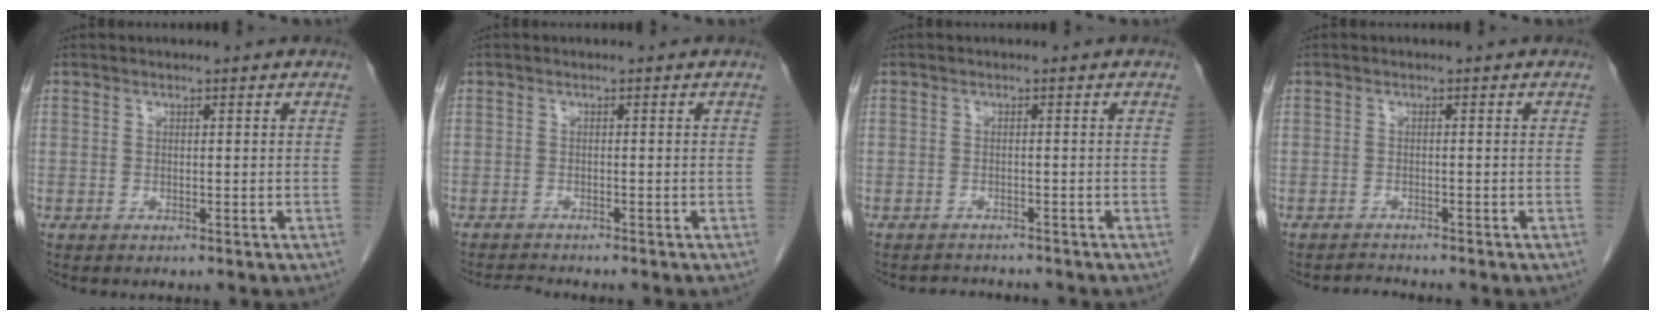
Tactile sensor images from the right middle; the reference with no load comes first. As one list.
[{"total": 2.0, "force": [-2.0, -0.3, 0.2], "torque": [-0.007, -0.011, -0.035]}, {"total": 2.2, "force": [-2.2, 0.3, -0.2], "torque": [0.001, -0.009, -0.033]}, {"total": 1.3, "force": [-1.3, -0.2, -0.2], "torque": [-0.001, -0.010, -0.019]}]